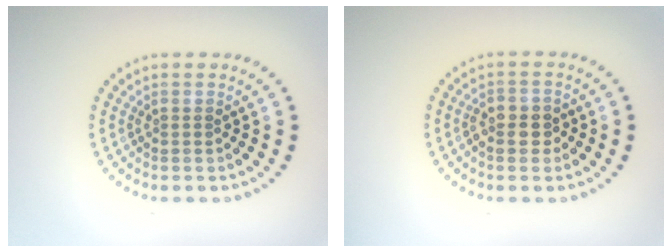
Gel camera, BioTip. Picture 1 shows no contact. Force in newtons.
{"total": 2.1, "press": 2.0, "slide": 0.6}